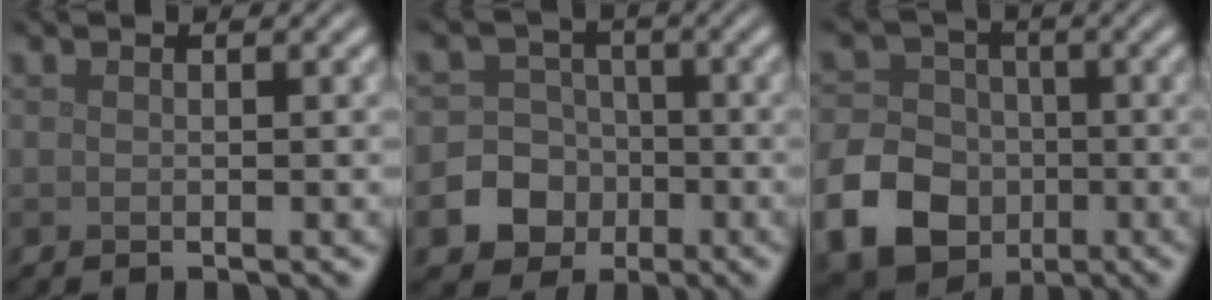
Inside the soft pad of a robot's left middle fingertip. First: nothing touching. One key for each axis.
{"total": 7.3, "fx": -2.6, "fy": 6.7, "fz": 1.4, "tx": -0.016, "ty": -0.003, "tz": -0.072}
{"total": 10.1, "fx": -3.9, "fy": 8.2, "fz": 4.3, "tx": -0.080, "ty": -0.036, "tz": -0.100}